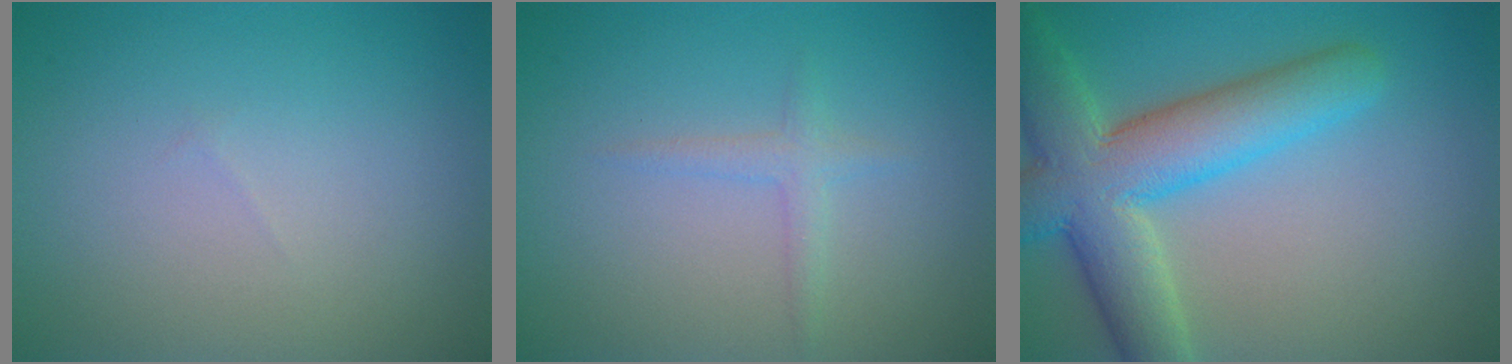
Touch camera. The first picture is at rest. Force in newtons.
{"total": 1.3, "press": 1.3, "slide": 0.1}
{"total": 8.9, "press": 8.9, "slide": 0.6}